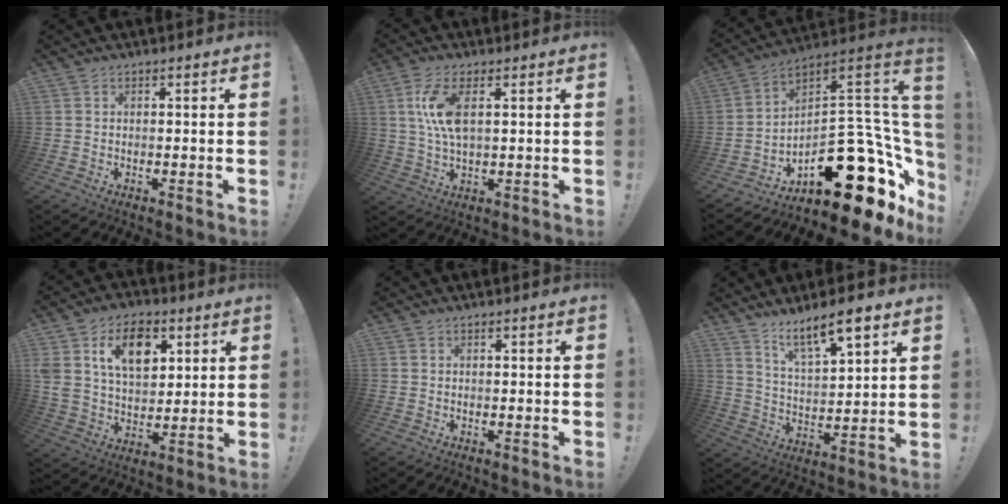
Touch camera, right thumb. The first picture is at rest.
{"total": 9.3, "force": [2.2, 3.6, 8.3], "torque": [-0.173, -0.006, 0.038]}
{"total": 23.9, "force": [-7.4, 11.8, 19.4], "torque": [-0.238, 0.014, -0.100]}
{"total": 14.9, "force": [6.4, 10.0, 9.0], "torque": [-0.141, -0.014, 0.118]}
{"total": 0.0}
{"total": 11.2, "force": [8.3, 2.7, 7.1], "torque": [-0.119, -0.050, 0.142]}